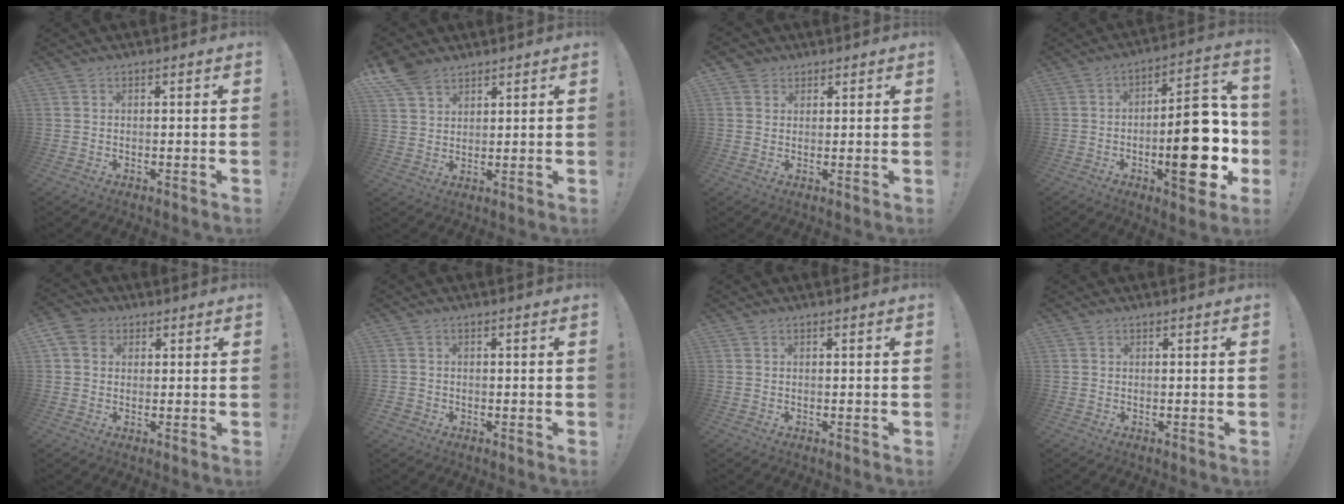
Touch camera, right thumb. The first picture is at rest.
{"total": 7.4, "force": [5.6, 4.2, 2.7], "torque": [-0.048, -0.028, 0.109]}
{"total": 3.3, "force": [2.0, 2.6, 0.4], "torque": [-0.003, -0.006, 0.036]}
{"total": 22.1, "force": [-4.8, 8.7, 19.7], "torque": [-0.252, 0.026, -0.064]}
{"total": 5.9, "force": [2.1, 4.9, 2.7], "torque": [-0.051, 0.000, 0.040]}
{"total": 1.6, "force": [-0.9, 1.4, 0.3], "torque": [-0.012, 0.007, -0.015]}
{"total": 0.0}
{"total": 0.0}